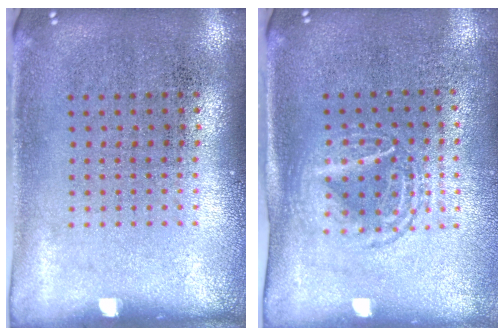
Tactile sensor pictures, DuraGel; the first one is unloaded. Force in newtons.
{"total": 1.6, "press": 1.3, "slide": 0.8}